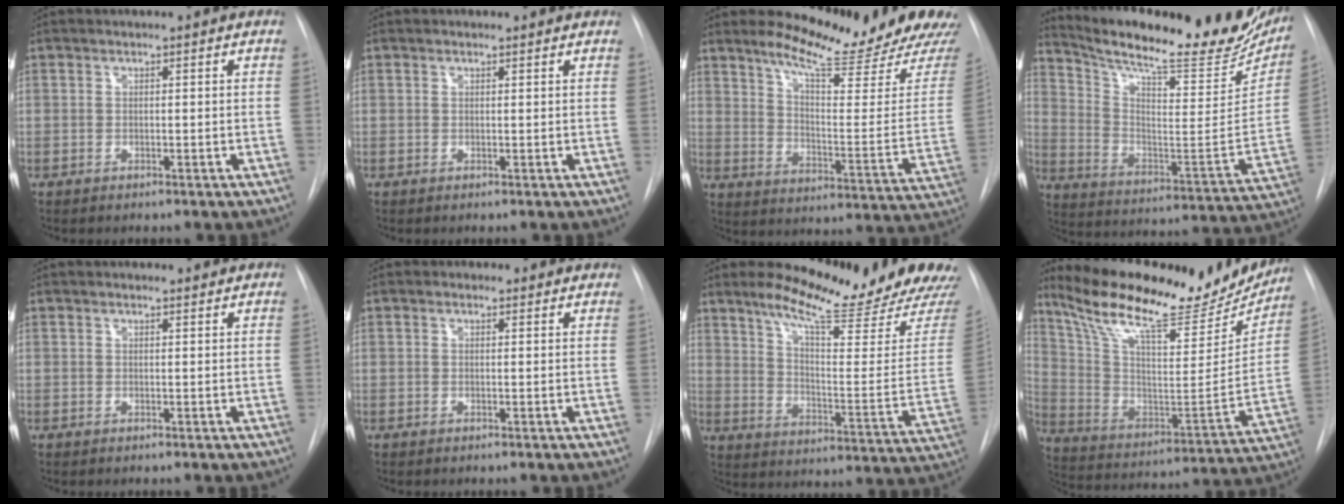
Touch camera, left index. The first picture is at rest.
{"total": 0.5, "force": [0.5, 0.2, 0.1], "torque": [-0.011, 0.002, 0.006]}
{"total": 18.5, "force": [16.8, 0.2, 7.6], "torque": [-0.115, -0.101, 0.221]}
{"total": 27.6, "force": [23.0, 4.8, 14.4], "torque": [-0.226, -0.049, 0.319]}
{"total": 1.5, "force": [1.5, 0.3, 0.1], "torque": [-0.012, 0.003, 0.017]}
{"total": 2.0, "force": [1.5, 1.2, 0.3], "torque": [-0.001, 0.007, 0.011]}
{"total": 20.4, "force": [18.2, 0.4, 9.3], "torque": [-0.141, -0.094, 0.241]}
{"total": 28.8, "force": [23.7, 7.1, 14.7], "torque": [-0.243, -0.021, 0.344]}